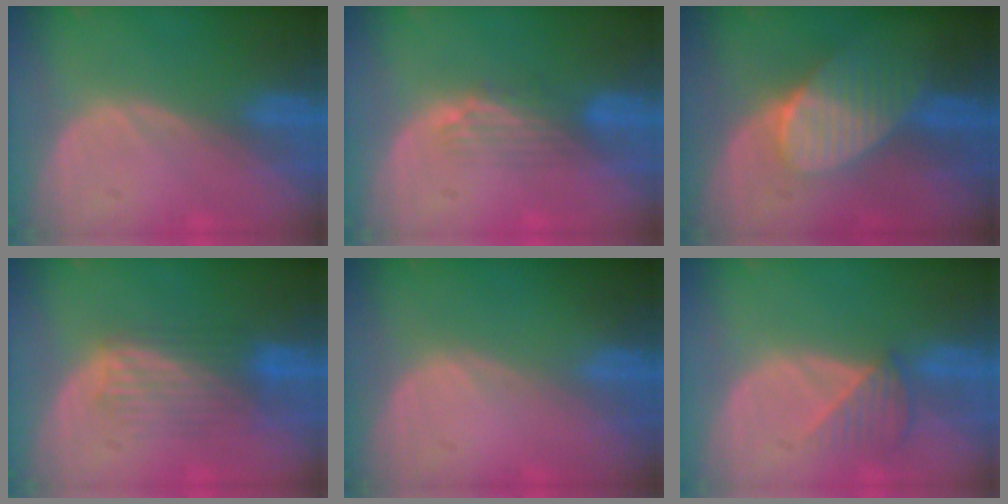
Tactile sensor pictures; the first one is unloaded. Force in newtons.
{"total": 3.3, "press": 2.8, "slide": 1.6}
{"total": 7.4, "press": 6.8, "slide": 2.8}
{"total": 5.2, "press": 5.1, "slide": 0.3}
{"total": 0.0}
{"total": 3.4, "press": 3.4, "slide": 0.7}